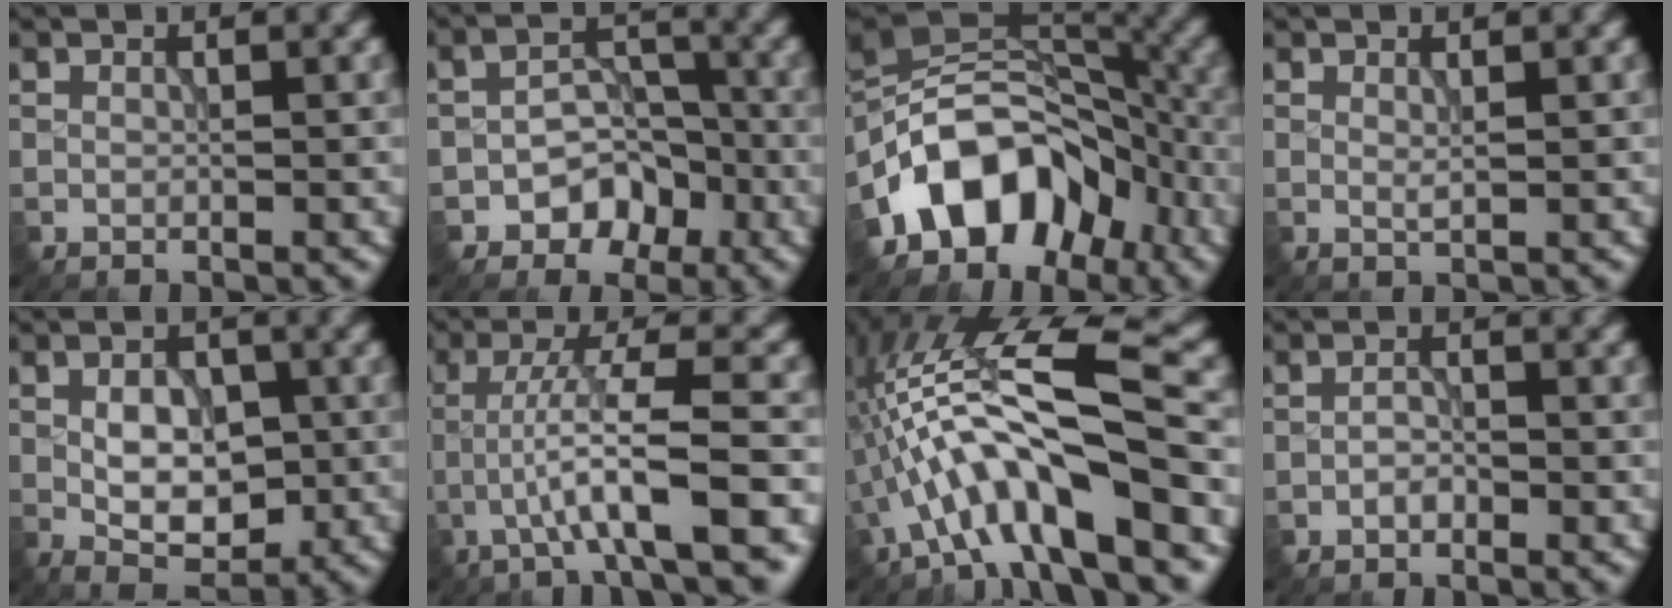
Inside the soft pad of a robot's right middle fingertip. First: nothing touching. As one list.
[{"total": 4.5, "force": [-2.4, 3.1, 2.2], "torque": [-0.023, 0.001, -0.043]}, {"total": 11.2, "force": [-6.0, 7.2, 6.2], "torque": [-0.084, 0.024, -0.120]}, {"total": 0.8, "force": [0.2, 0.1, 0.7], "torque": [-0.014, -0.003, 0.004]}, {"total": 5.6, "force": [-0.6, 3.4, 4.4], "torque": [-0.066, -0.002, -0.011]}, {"total": 8.0, "force": [-3.4, 1.0, 7.2], "torque": [-0.121, 0.016, -0.061]}, {"total": 11.3, "force": [-4.0, 2.8, 10.2], "torque": [-0.180, 0.023, -0.070]}, {"total": 1.4, "force": [-0.8, 0.7, 1.0], "torque": [-0.017, 0.002, -0.018]}]